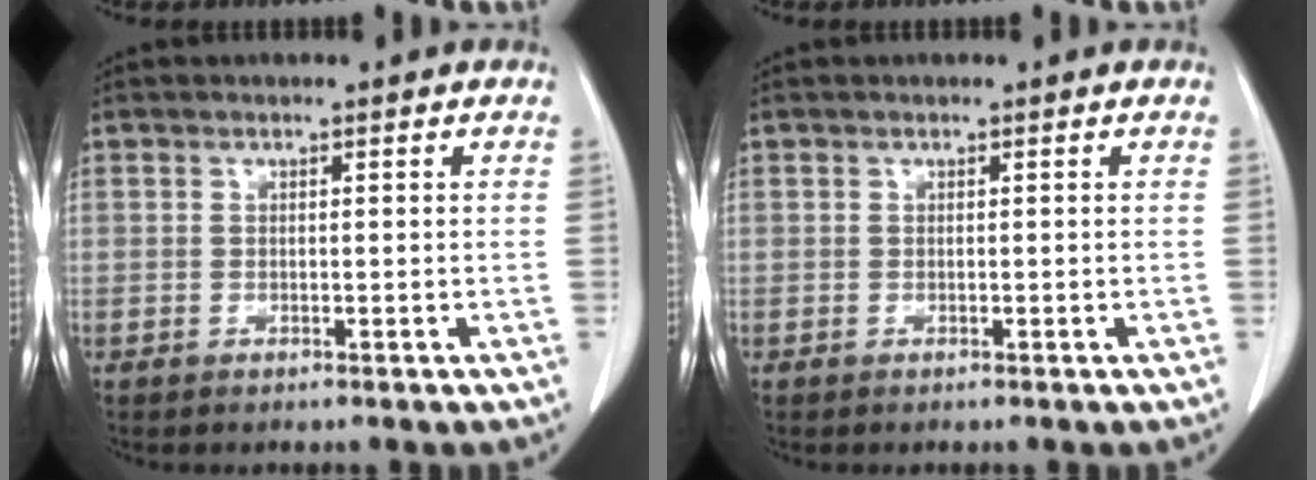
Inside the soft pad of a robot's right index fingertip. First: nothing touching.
{"total": 0.0}